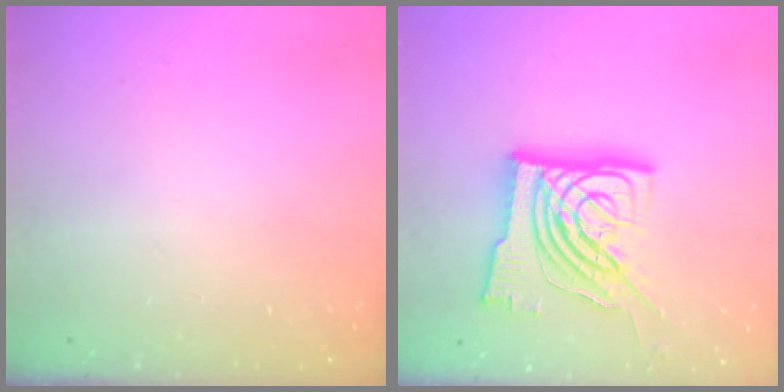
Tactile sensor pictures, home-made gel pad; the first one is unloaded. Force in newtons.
{"total": 19.1, "press": 18.9, "slide": 2.7}